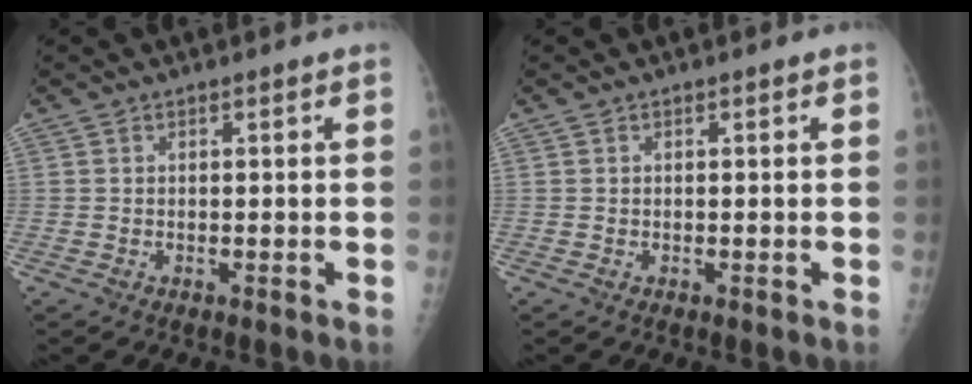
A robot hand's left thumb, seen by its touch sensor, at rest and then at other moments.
{"total": 0.0}